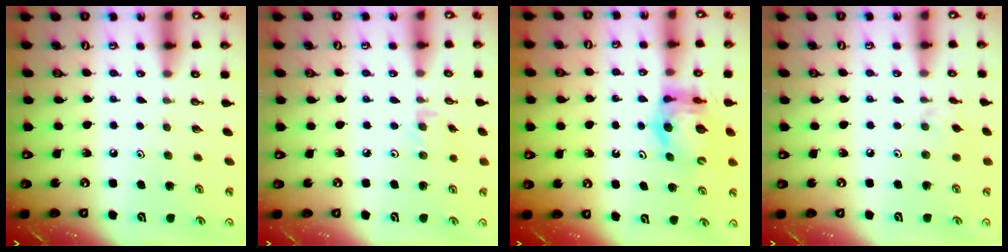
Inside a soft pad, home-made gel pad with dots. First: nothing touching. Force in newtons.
{"total": 1.9, "press": 1.9, "slide": 0.4}
{"total": 11.1, "press": 11.0, "slide": 1.4}
{"total": 2.4, "press": 2.3, "slide": 0.5}